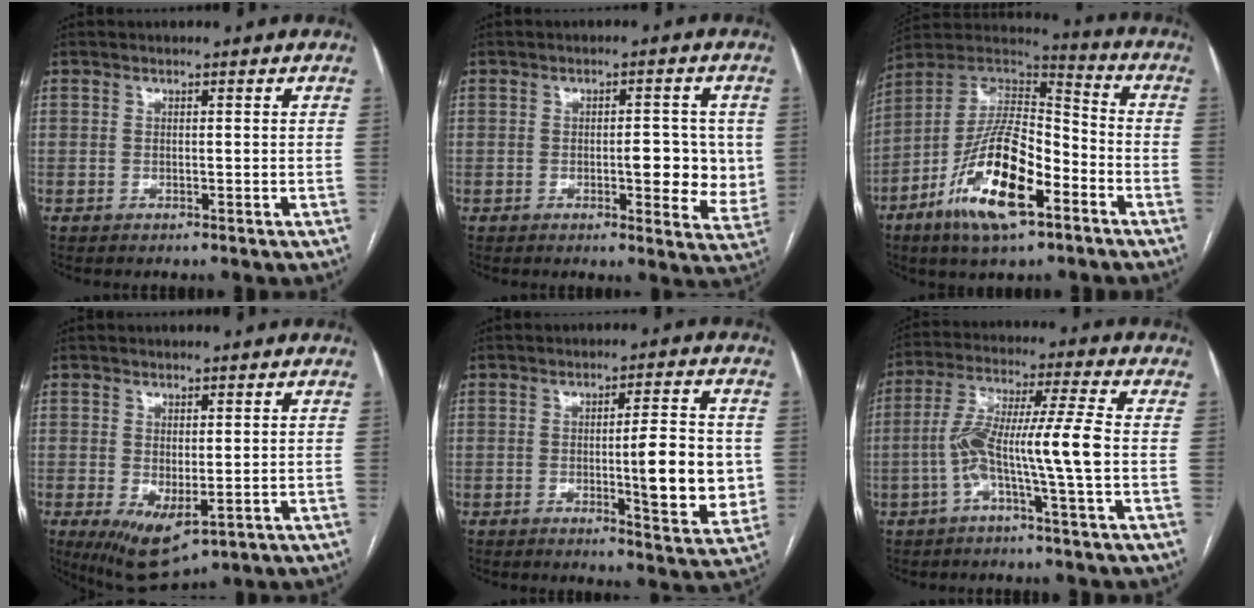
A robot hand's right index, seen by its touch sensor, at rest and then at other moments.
{"total": 7.5, "force": [-0.2, 2.7, 7.0], "torque": [-0.076, -0.004, -0.003]}
{"total": 18.0, "force": [-8.3, 5.4, 15.0], "torque": [-0.292, -0.003, -0.146]}
{"total": 7.0, "force": [-2.0, 2.9, 6.0], "torque": [-0.103, -0.022, -0.014]}
{"total": 10.7, "force": [-0.7, 1.9, 10.6], "torque": [-0.134, -0.003, -0.007]}
{"total": 10.4, "force": [-2.4, -0.9, 10.1], "torque": [-0.199, 0.021, -0.050]}